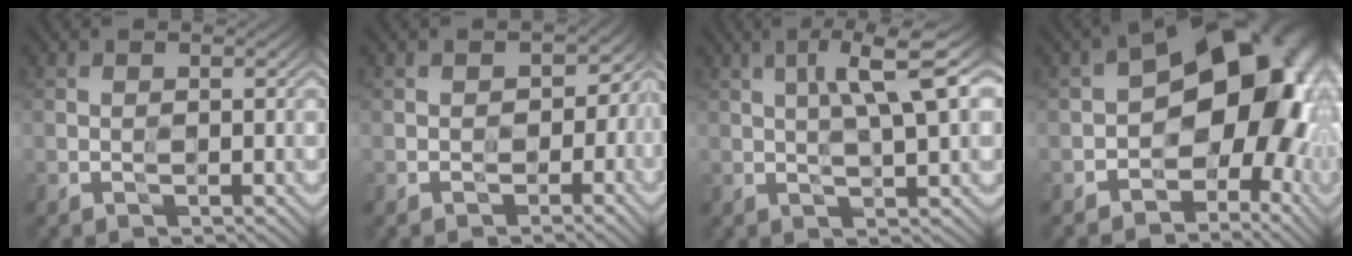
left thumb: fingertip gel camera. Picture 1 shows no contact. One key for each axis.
{"total": 2.2, "fx": -0.9, "fy": 1.9, "fz": 0.7, "tx": 0.005, "ty": -0.006, "tz": -0.014}
{"total": 6.4, "fx": 2.4, "fy": 0.8, "fz": 5.9, "tx": -0.100, "ty": 0.015, "tz": 0.043}
{"total": 14.9, "fx": -1.4, "fy": 10.1, "fz": 10.9, "tx": -0.110, "ty": 0.005, "tz": -0.032}